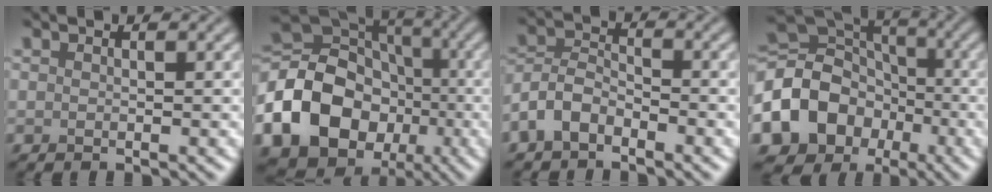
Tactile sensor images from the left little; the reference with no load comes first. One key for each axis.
{"total": 17.4, "fx": -5.2, "fy": 14.1, "fz": 8.6, "tx": -0.199, "ty": -0.008, "tz": -0.117}
{"total": 3.8, "fx": -2.4, "fy": 2.0, "fz": 2.1, "tx": -0.042, "ty": 0.007, "tz": -0.061}
{"total": 11.7, "fx": -3.8, "fy": 9.7, "fz": 5.5, "tx": -0.120, "ty": -0.009, "tz": -0.086}